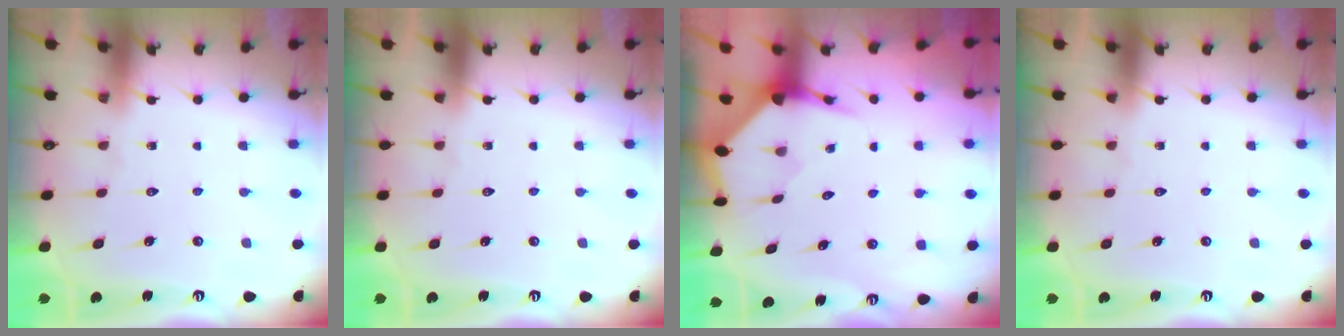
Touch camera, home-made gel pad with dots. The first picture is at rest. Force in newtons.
{"total": 0.0}
{"total": 3.7, "press": 3.6, "slide": 0.4}
{"total": 0.0}